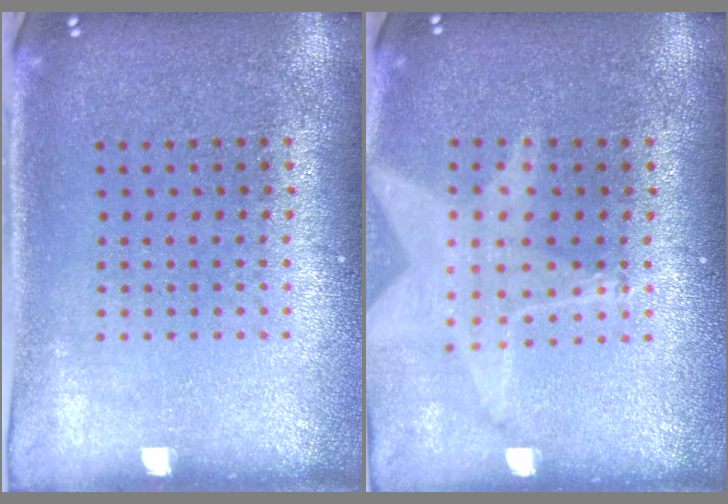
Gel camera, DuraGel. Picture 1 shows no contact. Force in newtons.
{"total": 1.3, "press": 1.3, "slide": 0.1}